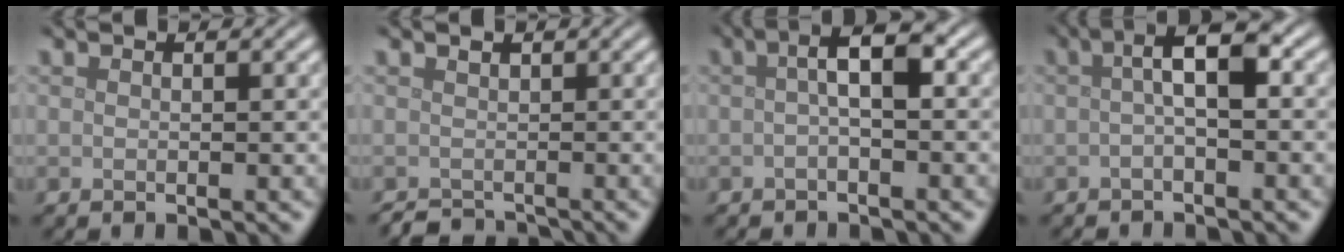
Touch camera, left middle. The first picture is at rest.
{"total": 1.1, "force": [-1.0, 0.4, 0.2], "torque": [-0.002, -0.003, -0.023]}
{"total": 3.3, "force": [0.2, 0.7, 3.2], "torque": [-0.051, 0.014, -0.002]}
{"total": 3.7, "force": [0.3, 0.8, 3.6], "torque": [-0.058, 0.015, -0.002]}